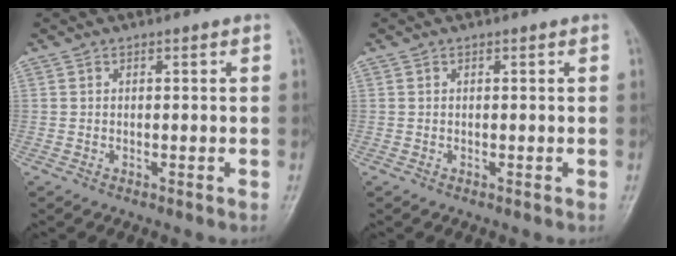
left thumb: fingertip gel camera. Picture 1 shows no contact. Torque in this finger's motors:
{"motor_torque": [0.00, 0.02, 0.00, 0.00, 0.00]}